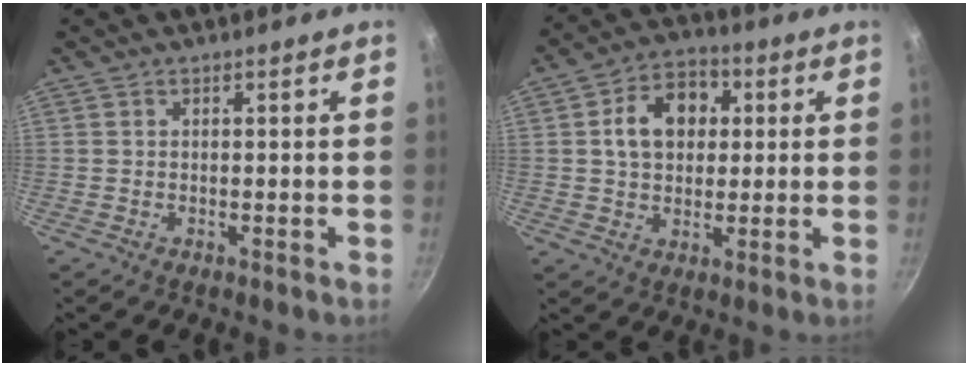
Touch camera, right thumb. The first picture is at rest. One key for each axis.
{"total": 11.0, "fx": 2.1, "fy": 8.2, "fz": 7.0, "tx": -0.082, "ty": 0.017, "tz": 0.025}